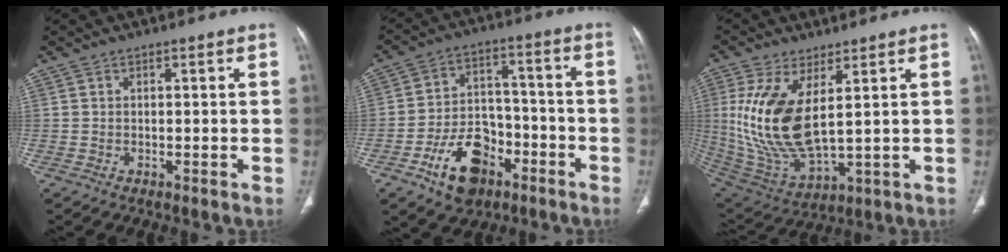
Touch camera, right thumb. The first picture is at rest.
{"total": 13.4, "force": [-6.8, 8.9, 7.4], "torque": [-0.091, 0.050, -0.110]}
{"total": 16.7, "force": [3.6, 7.3, 14.5], "torque": [-0.306, -0.025, 0.092]}